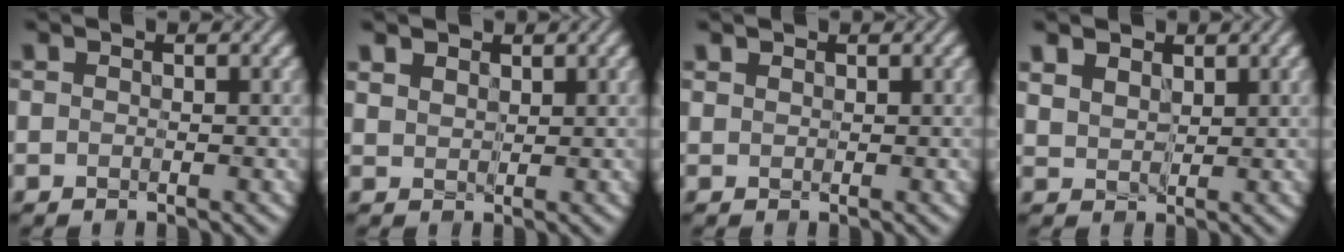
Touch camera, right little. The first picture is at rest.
{"total": 2.5, "force": [1.7, 1.6, 1.0], "torque": [-0.038, 0.002, 0.035]}
{"total": 0.8, "force": [0.6, 0.5, 0.1], "torque": [-0.007, 0.001, 0.018]}
{"total": 3.9, "force": [2.3, 2.6, 1.8], "torque": [-0.066, 0.004, 0.044]}